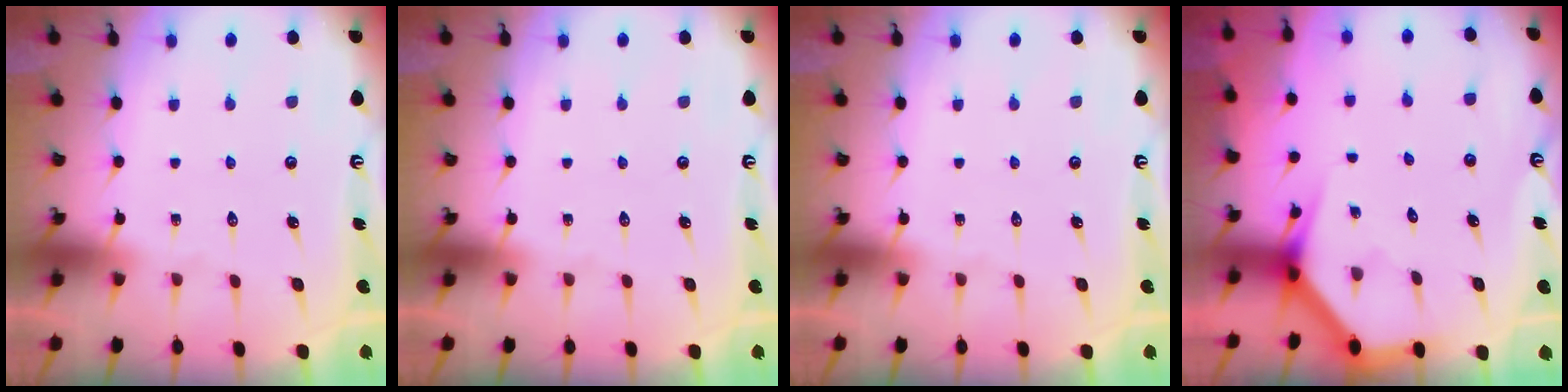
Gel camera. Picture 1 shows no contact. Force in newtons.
{"total": 0.0}
{"total": 0.0}
{"total": 3.5, "press": 3.5, "slide": 0.2}